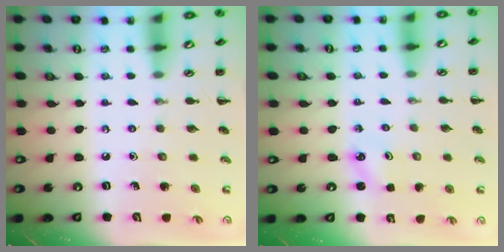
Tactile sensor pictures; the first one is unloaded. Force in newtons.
{"total": 1.9, "press": 1.8, "slide": 0.4}